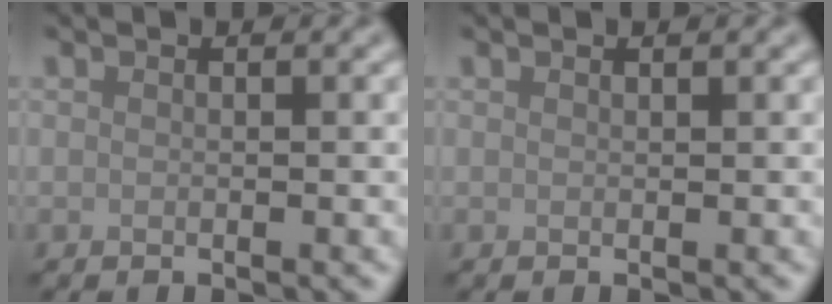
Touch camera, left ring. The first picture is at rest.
{"total": 0.0}